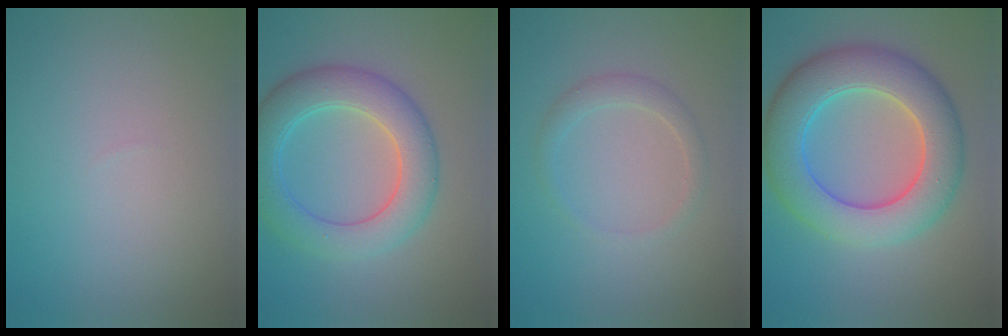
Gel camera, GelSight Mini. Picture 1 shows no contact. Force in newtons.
{"total": 6.5, "press": 6.5, "slide": 0.1}
{"total": 1.7, "press": 1.7, "slide": 0.2}
{"total": 9.2, "press": 9.2, "slide": 0.3}